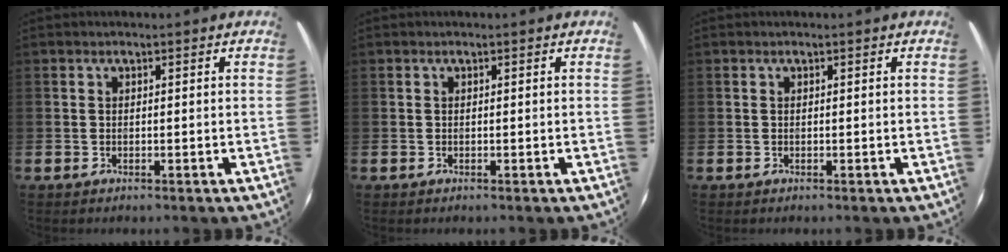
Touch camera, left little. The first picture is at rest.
{"total": 0.0}
{"total": 0.0}